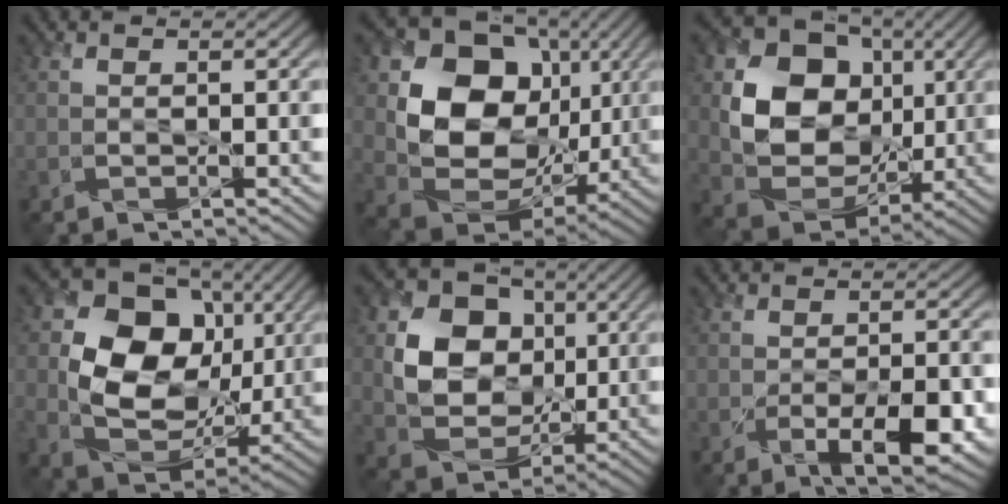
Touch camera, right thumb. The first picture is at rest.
{"total": 14.5, "force": [2.7, 11.6, 8.2], "torque": [-0.154, -0.010, 0.047]}
{"total": 13.2, "force": [2.1, 10.8, 7.3], "torque": [-0.143, -0.004, 0.034]}
{"total": 14.5, "force": [1.4, 11.2, 9.1], "torque": [-0.176, -0.006, 0.025]}
{"total": 10.9, "force": [1.6, 8.9, 6.0], "torque": [-0.128, -0.004, 0.024]}
{"total": 6.4, "force": [-2.6, 2.5, 5.3], "torque": [-0.083, -0.011, -0.031]}